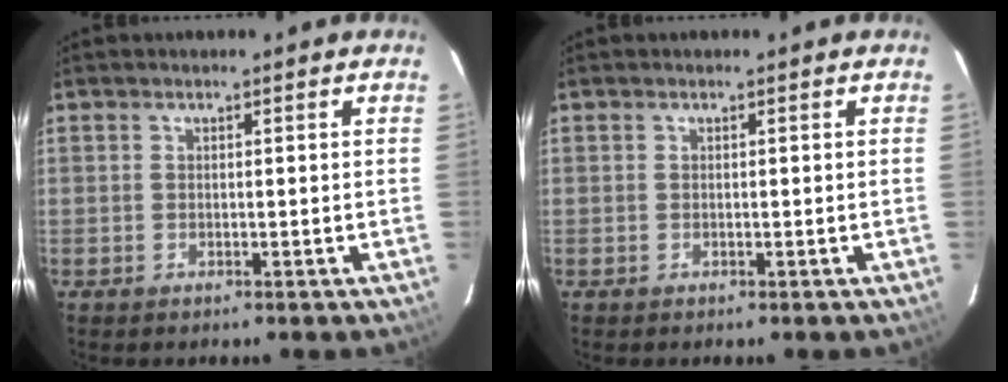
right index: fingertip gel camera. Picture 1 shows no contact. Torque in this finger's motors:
{"motor_torque": [0.00, 0.00, 0.00, 0.00]}